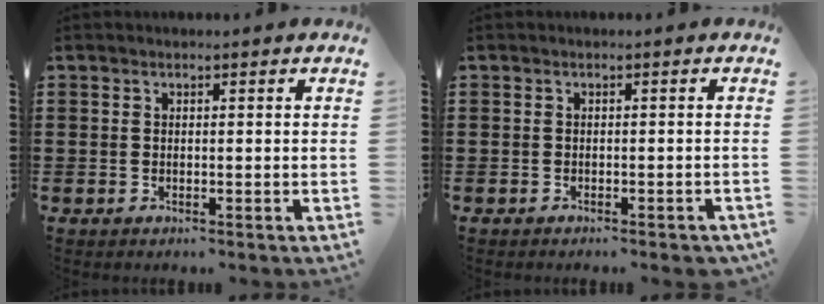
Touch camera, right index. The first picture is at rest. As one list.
[{"total": 0.7, "force": [-0.6, 0.0, 0.2], "torque": [-0.007, -0.006, -0.011]}]